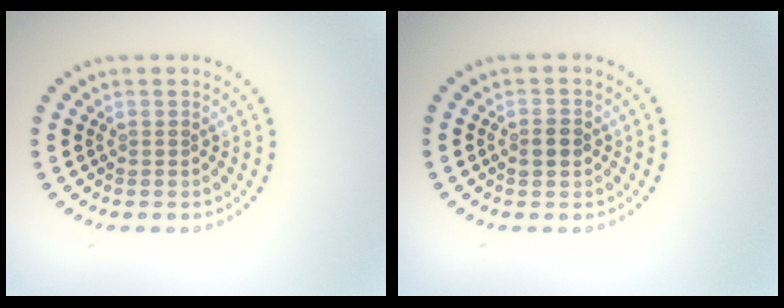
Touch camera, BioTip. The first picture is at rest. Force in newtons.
{"total": 1.9, "press": 1.9, "slide": 0.1}